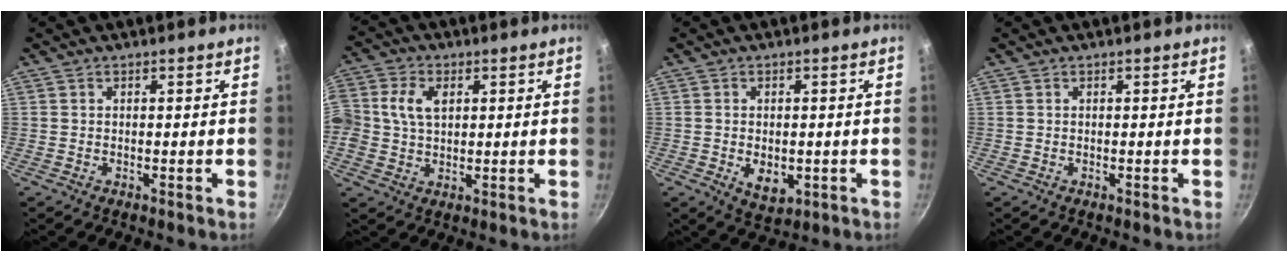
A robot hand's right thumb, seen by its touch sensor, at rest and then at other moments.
{"total": 9.5, "force": [1.9, 7.2, 5.9], "torque": [-0.117, 0.021, 0.029]}
{"total": 5.5, "force": [-1.0, 3.6, 4.0], "torque": [-0.053, -0.010, -0.006]}
{"total": 0.0}